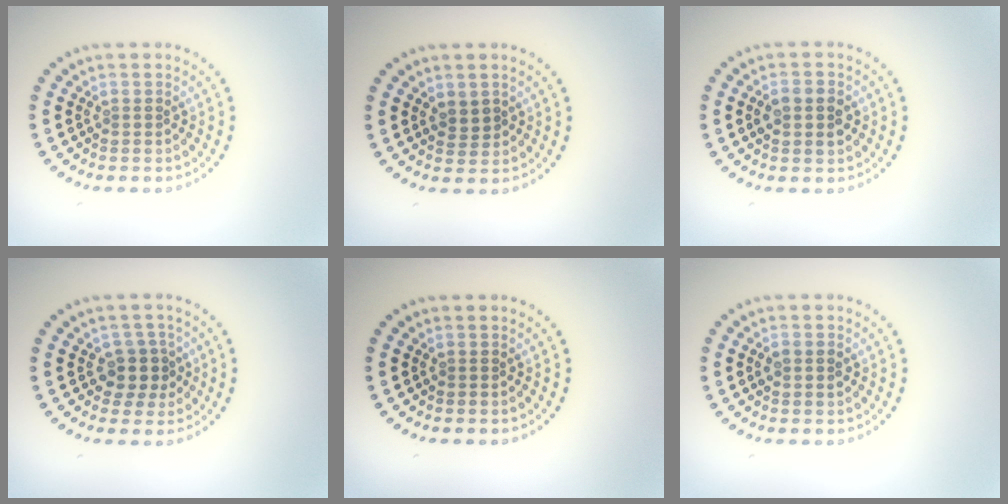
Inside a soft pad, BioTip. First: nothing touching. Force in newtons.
{"total": 0.9, "press": 0.8, "slide": 0.4}
{"total": 2.6, "press": 2.6, "slide": 0.2}
{"total": 2.6, "press": 2.2, "slide": 1.4}
{"total": 0.0}
{"total": 0.9, "press": 0.9, "slide": 0.1}